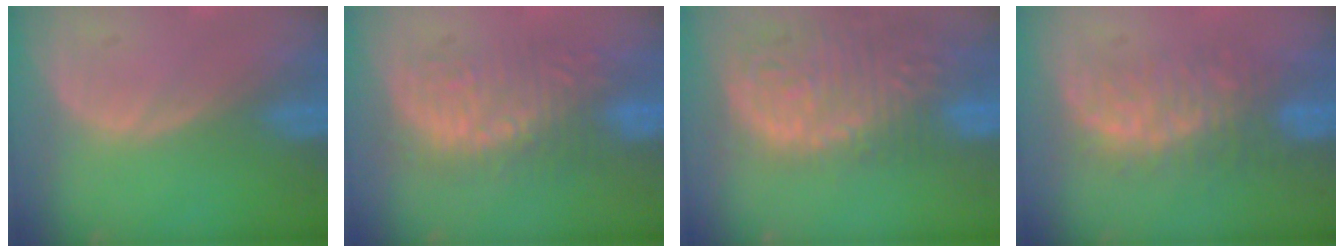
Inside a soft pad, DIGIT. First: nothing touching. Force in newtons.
{"total": 8.6, "press": 8.5, "slide": 1.5}
{"total": 15.0, "press": 12.4, "slide": 8.4}
{"total": 7.8, "press": 7.6, "slide": 1.4}